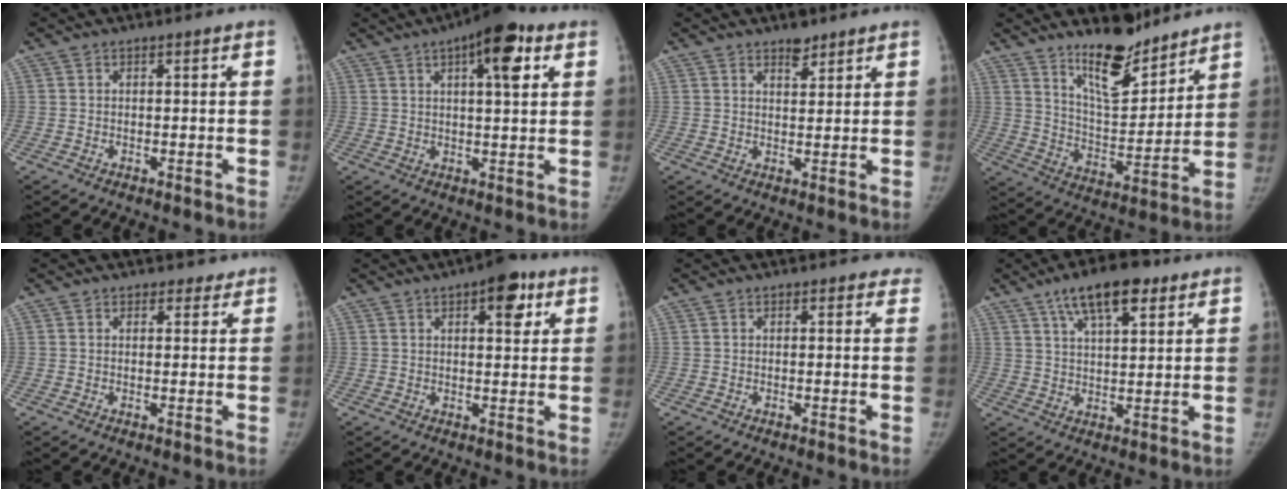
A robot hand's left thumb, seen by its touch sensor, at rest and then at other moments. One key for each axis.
{"total": 10.5, "fx": 4.7, "fy": 3.5, "fz": 8.8, "tx": -0.107, "ty": -0.004, "tz": 0.062}
{"total": 3.1, "fx": 2.4, "fy": 1.4, "fz": 1.3, "tx": -0.006, "ty": -0.017, "tz": 0.039}
{"total": 13.4, "fx": 10.6, "fy": 4.7, "fz": 6.8, "tx": -0.080, "ty": -0.087, "tz": 0.184}
{"total": 2.1, "fx": 1.6, "fy": 1.4, "fz": -0.1, "tx": 0.025, "ty": -0.007, "tz": 0.014}
{"total": 7.4, "fx": 3.7, "fy": 3.3, "fz": 5.6, "tx": -0.047, "ty": -0.010, "tz": 0.042}
{"total": 2.7, "fx": 2.4, "fy": 1.4, "fz": 0.1, "tx": 0.030, "ty": -0.009, "tz": 0.007}
{"total": 11.5, "fx": 6.8, "fy": 4.4, "fz": 8.1, "tx": -0.113, "ty": -0.019, "tz": 0.112}